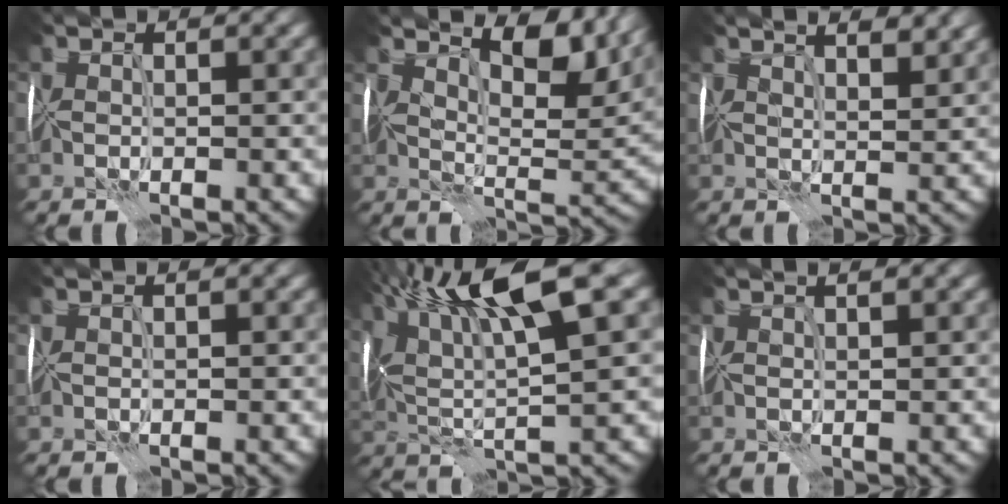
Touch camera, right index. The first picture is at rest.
{"total": 8.4, "force": [5.4, 2.9, 5.7], "torque": [-0.083, 0.001, 0.094]}
{"total": 6.3, "force": [4.3, 2.3, 4.0], "torque": [-0.049, 0.035, 0.046]}
{"total": 0.6, "force": [0.4, 0.0, 0.4], "torque": [0.000, 0.005, 0.004]}
{"total": 11.0, "force": [5.2, 2.3, 9.4], "torque": [-0.180, 0.024, 0.091]}
{"total": 2.2, "force": [1.6, 0.6, 1.5], "torque": [-0.008, 0.022, 0.010]}